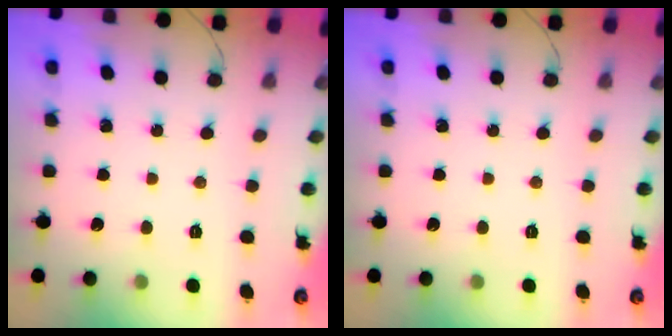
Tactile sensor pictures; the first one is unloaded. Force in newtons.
{"total": 0.0}